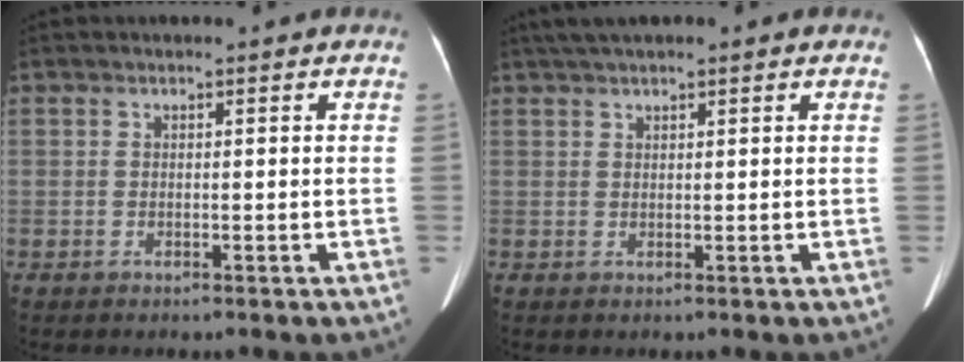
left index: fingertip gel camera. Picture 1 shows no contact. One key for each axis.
{"total": 4.7, "fx": 3.6, "fy": 0.8, "fz": 2.9, "tx": -0.049, "ty": 0.033, "tz": 0.061}